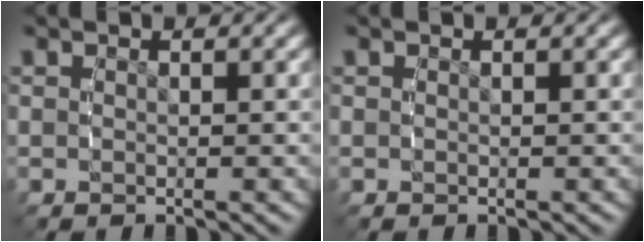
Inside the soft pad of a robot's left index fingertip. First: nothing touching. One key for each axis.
{"total": 0.0}